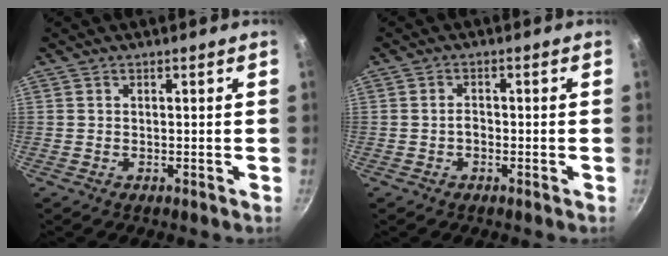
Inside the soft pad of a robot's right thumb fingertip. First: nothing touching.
{"total": 1.7, "force": [-0.5, 1.1, 1.1], "torque": [-0.012, 0.011, -0.008]}